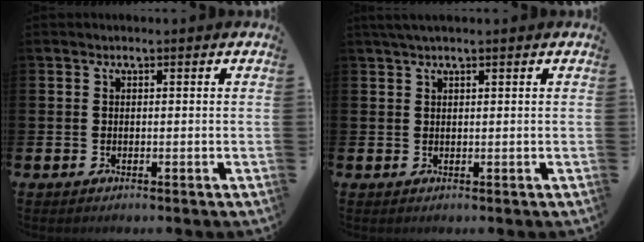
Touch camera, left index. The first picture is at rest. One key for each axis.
{"total": 1.5, "fx": 1.2, "fy": 0.0, "fz": 0.9, "tx": -0.021, "ty": 0.005, "tz": 0.021}